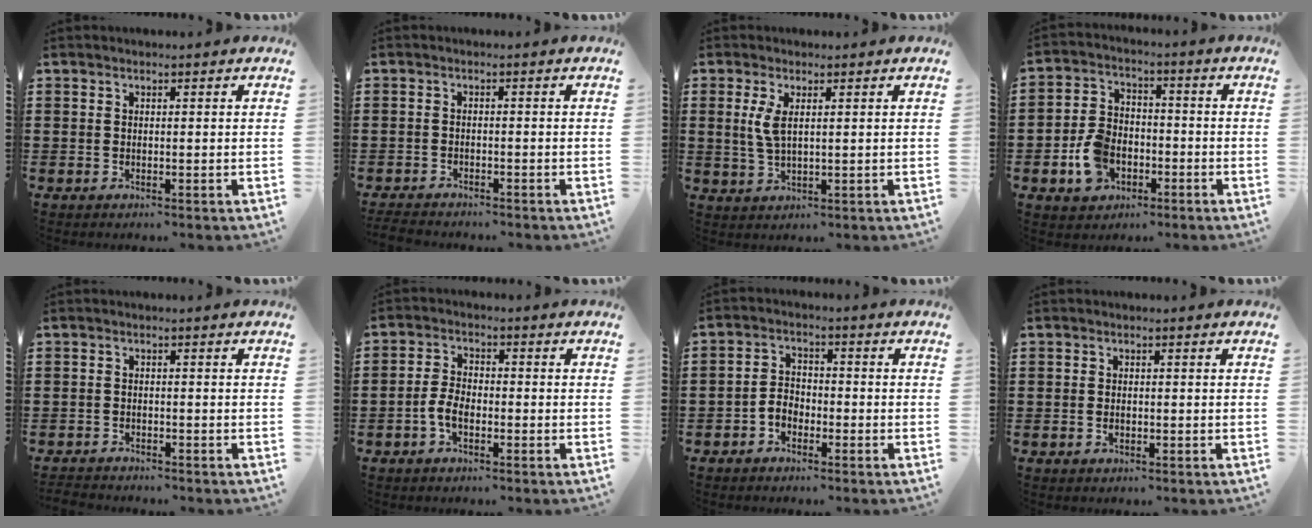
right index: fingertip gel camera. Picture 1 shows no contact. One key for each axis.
{"total": 1.7, "fx": -1.7, "fy": 0.3, "fz": 0.1, "tx": -0.014, "ty": -0.002, "tz": -0.039}
{"total": 3.9, "fx": 1.0, "fy": 1.3, "fz": 3.6, "tx": -0.088, "ty": 0.000, "tz": 0.011}
{"total": 6.8, "fx": -2.7, "fy": 5.0, "fz": 3.7, "tx": -0.095, "ty": 0.012, "tz": -0.054}
{"total": 1.4, "fx": -1.3, "fy": 0.2, "fz": -0.1, "tx": -0.004, "ty": 0.002, "tz": -0.030}
{"total": 3.8, "fx": -1.6, "fy": 1.9, "fz": 2.9, "tx": -0.071, "ty": -0.003, "tz": -0.035}
{"total": 2.7, "fx": -1.7, "fy": 1.8, "fz": 1.1, "tx": -0.032, "ty": 0.004, "tz": -0.039}
{"total": 0.9, "fx": -0.4, "fy": 0.5, "fz": 0.6, "tx": -0.013, "ty": -0.003, "tz": -0.006}